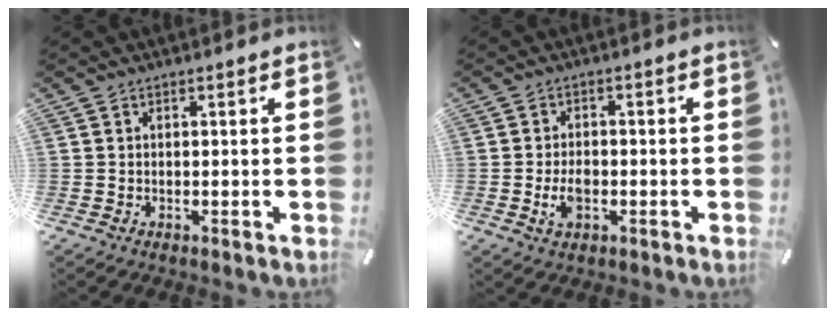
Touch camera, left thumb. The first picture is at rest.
{"total": 4.8, "force": [-1.3, 3.0, 3.4], "torque": [-0.078, 0.002, -0.026]}